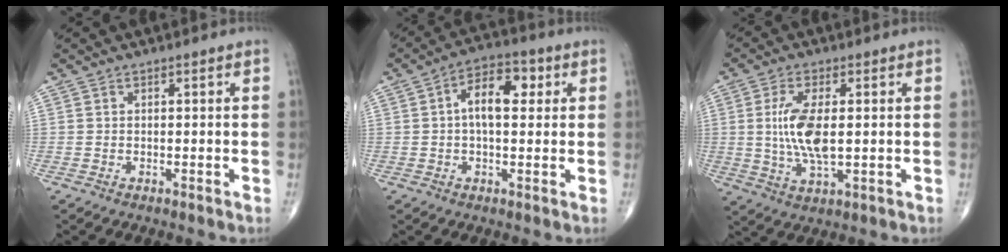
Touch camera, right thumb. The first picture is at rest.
{"total": 8.7, "force": [1.6, 4.6, 7.2], "torque": [-0.105, 0.022, 0.018]}
{"total": 9.6, "force": [0.6, 3.8, 8.8], "torque": [-0.184, -0.012, 0.014]}